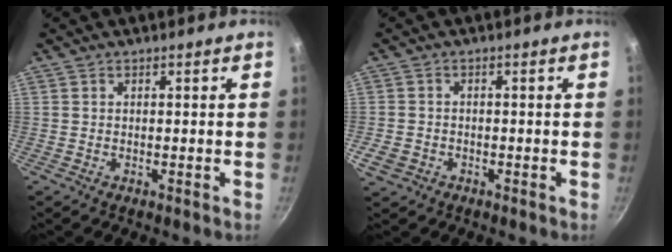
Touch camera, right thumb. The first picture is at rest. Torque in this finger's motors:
{"motor_torque": [0.18, -0.11, -0.12, 0.31, 0.02]}